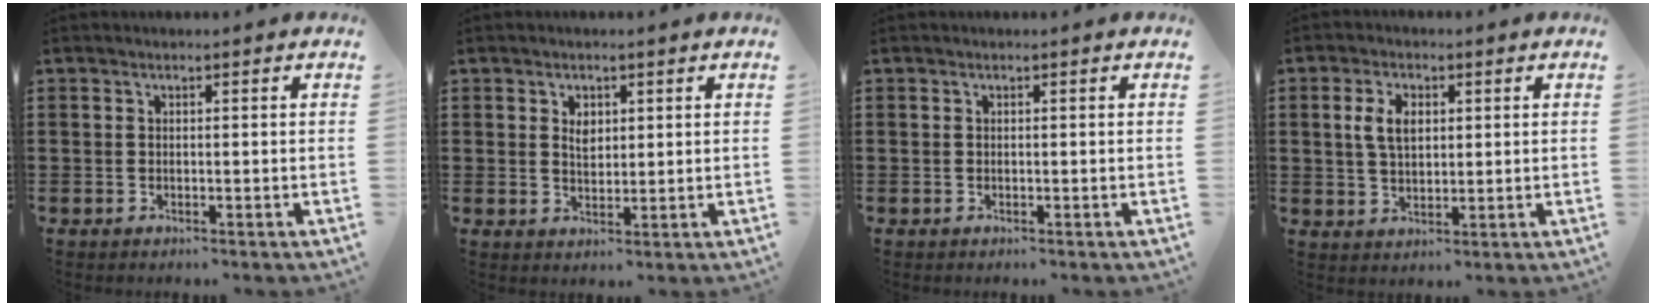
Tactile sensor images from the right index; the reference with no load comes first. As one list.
[{"total": 2.5, "force": [1.0, 1.6, 1.7], "torque": [-0.030, 0.003, 0.016]}, {"total": 0.0}, {"total": 4.8, "force": [1.1, 2.9, 3.6], "torque": [-0.087, 0.010, 0.015]}]